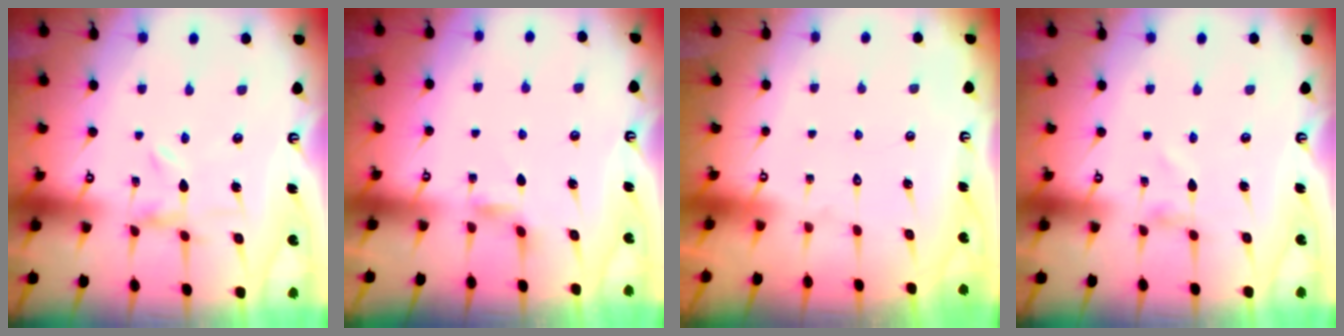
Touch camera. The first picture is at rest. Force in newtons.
{"total": 2.1, "press": 2.1, "slide": 0.3}
{"total": 1.6, "press": 1.6, "slide": 0.1}
{"total": 0.9, "press": 0.9, "slide": 0.1}